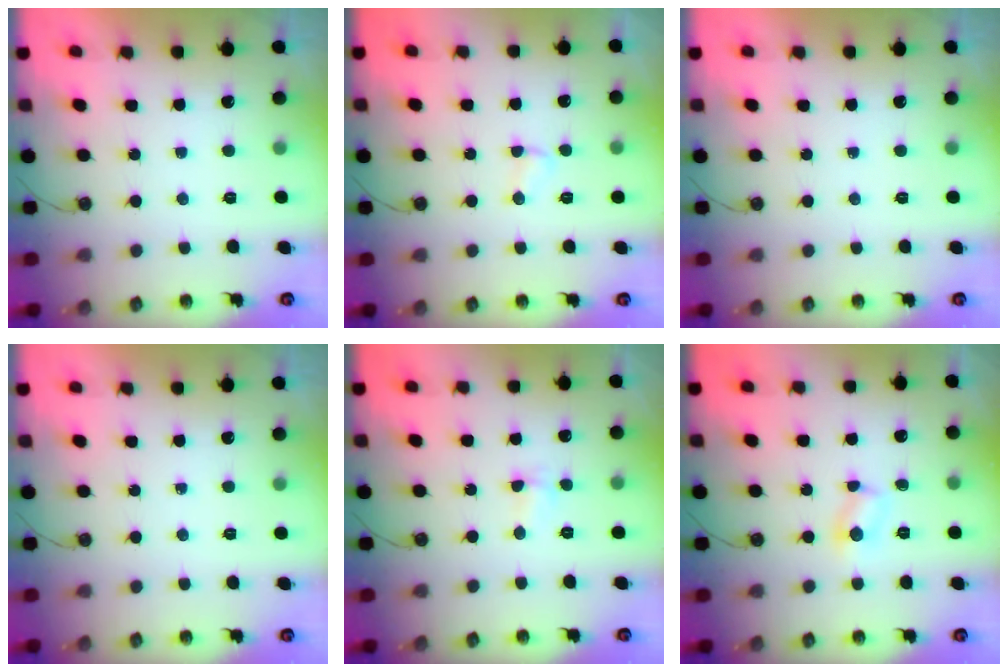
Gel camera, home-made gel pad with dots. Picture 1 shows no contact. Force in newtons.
{"total": 2.7, "press": 2.6, "slide": 0.4}
{"total": 0.0}
{"total": 0.0}
{"total": 2.5, "press": 2.1, "slide": 1.4}
{"total": 3.1, "press": 3.1, "slide": 0.4}